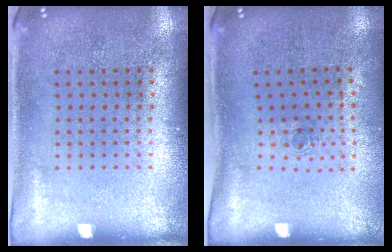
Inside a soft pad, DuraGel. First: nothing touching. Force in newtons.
{"total": 0.6, "press": 0.3, "slide": 0.5}